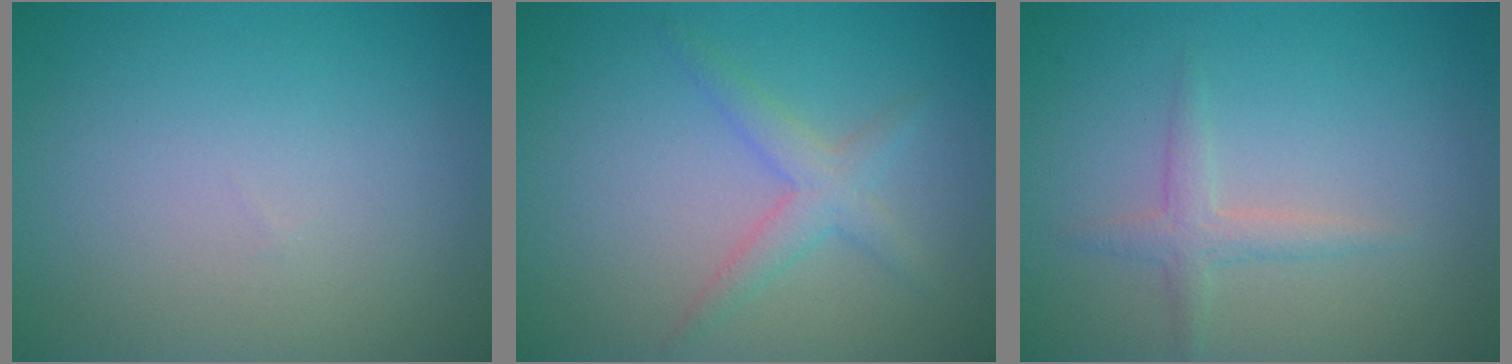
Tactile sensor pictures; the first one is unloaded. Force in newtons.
{"total": 2.3, "press": 2.3, "slide": 0.1}
{"total": 1.7, "press": 1.7, "slide": 0.1}